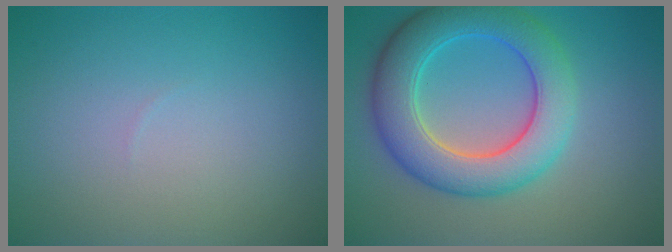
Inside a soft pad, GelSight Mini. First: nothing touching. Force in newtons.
{"total": 7.5, "press": 7.5, "slide": 0.2}